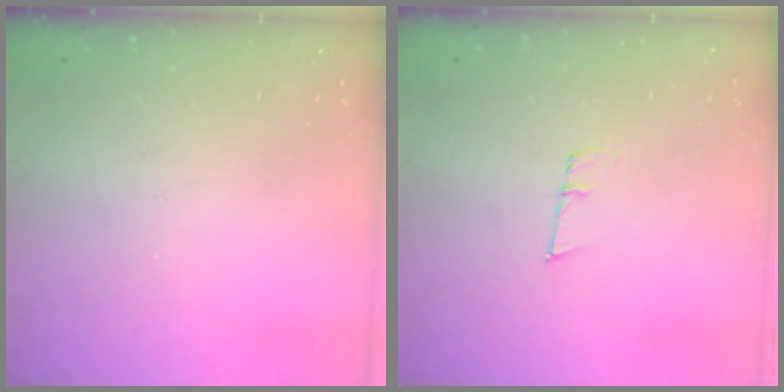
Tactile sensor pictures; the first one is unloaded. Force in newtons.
{"total": 6.0, "press": 5.6, "slide": 2.1}